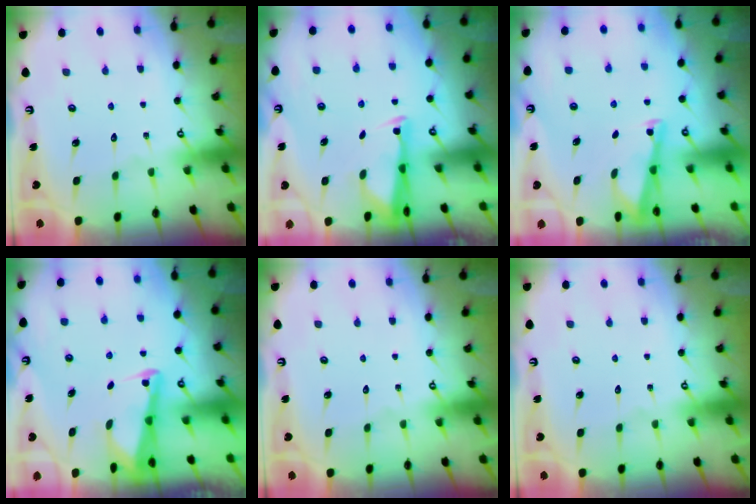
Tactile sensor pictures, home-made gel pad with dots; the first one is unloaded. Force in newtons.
{"total": 2.9, "press": 2.8, "slide": 0.8}
{"total": 2.7, "press": 2.7, "slide": 0.3}
{"total": 3.0, "press": 3.0, "slide": 0.3}
{"total": 0.0}
{"total": 0.0}